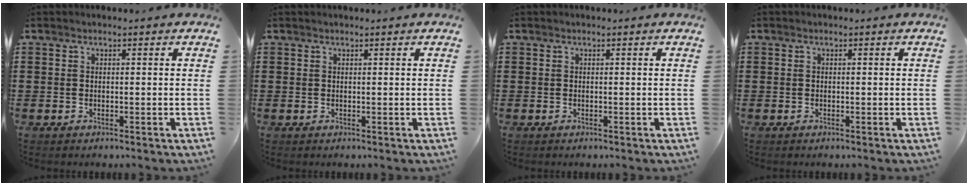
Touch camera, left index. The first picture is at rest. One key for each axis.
{"total": 0.0}
{"total": 0.0}
{"total": 0.0}